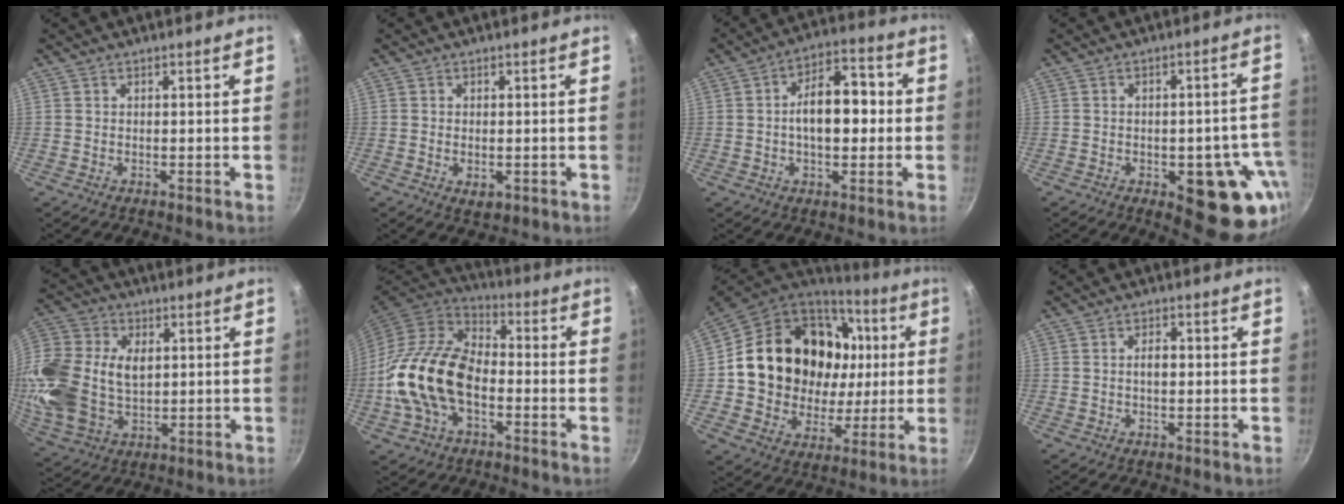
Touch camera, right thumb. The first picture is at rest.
{"total": 3.0, "force": [-0.6, 1.9, 2.2], "torque": [-0.035, -0.008, -0.007]}
{"total": 12.1, "force": [-0.2, 7.0, 9.9], "torque": [-0.112, 0.030, -0.014]}
{"total": 16.5, "force": [-5.5, 7.6, 13.6], "torque": [-0.096, 0.009, -0.067]}
{"total": 20.9, "force": [2.0, 14.6, 14.8], "torque": [-0.318, 0.012, 0.038]}
{"total": 19.2, "force": [-3.7, 12.2, 14.3], "torque": [-0.251, 0.034, -0.084]}
{"total": 24.8, "force": [5.2, 19.9, 14.0], "torque": [-0.218, 0.020, 0.102]}
{"total": 2.4, "force": [0.0, 1.3, 2.0], "torque": [-0.027, 0.009, -0.002]}